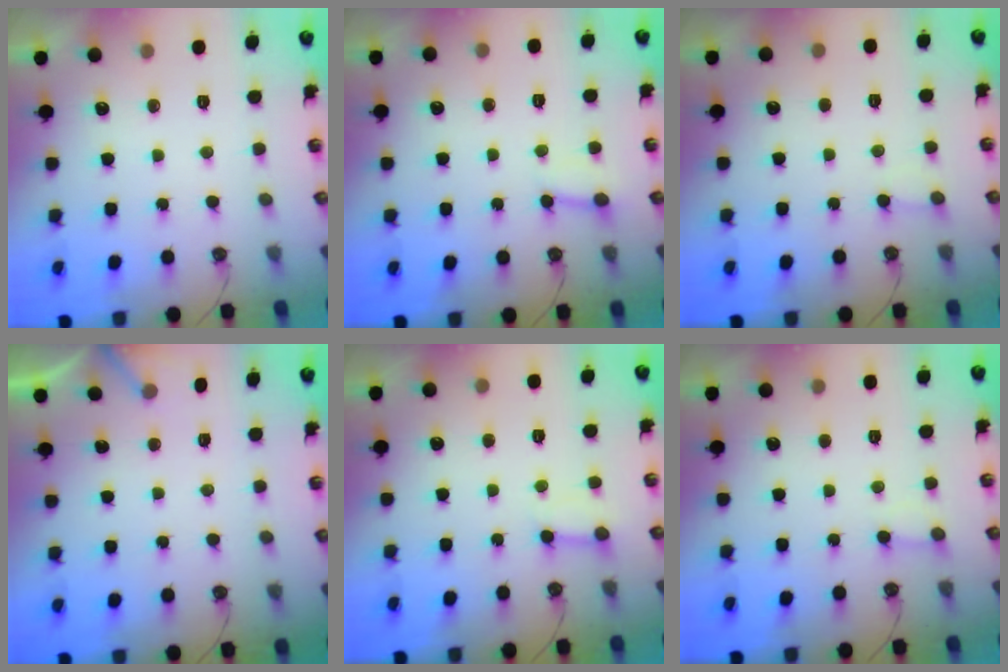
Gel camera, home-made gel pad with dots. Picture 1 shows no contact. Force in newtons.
{"total": 2.5, "press": 2.5, "slide": 0.4}
{"total": 2.0, "press": 2.0, "slide": 0.1}
{"total": 2.3, "press": 2.3, "slide": 0.1}
{"total": 3.7, "press": 3.6, "slide": 0.5}
{"total": 3.1, "press": 3.1, "slide": 0.1}